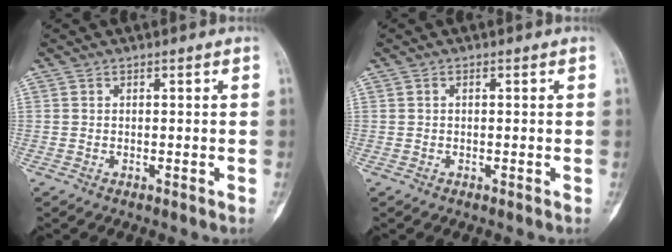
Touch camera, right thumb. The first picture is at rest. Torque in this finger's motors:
{"motor_torque": [0.20, 0.05, 0.22, -0.22, -0.08]}